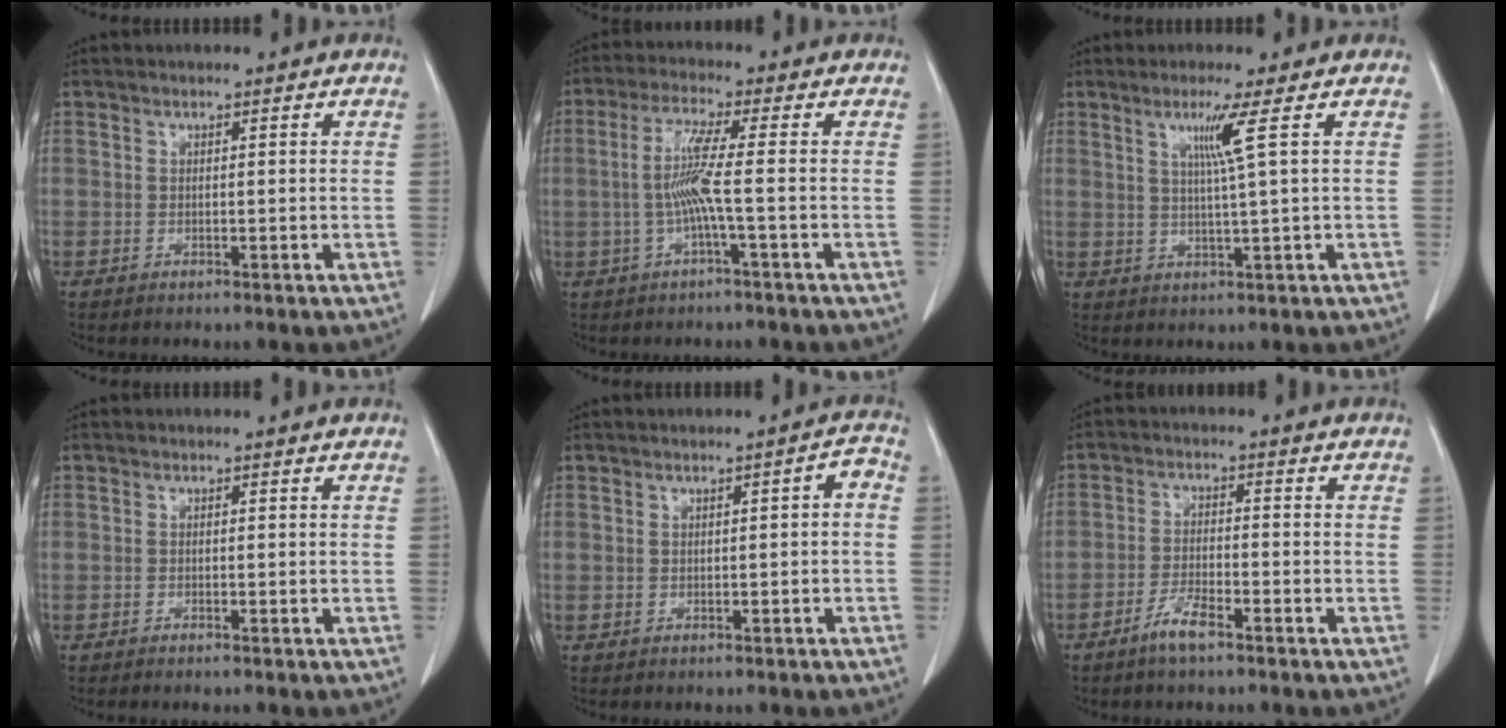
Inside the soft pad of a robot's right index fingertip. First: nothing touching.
{"total": 5.9, "force": [-0.7, -0.5, 5.8], "torque": [-0.123, 0.010, -0.013]}
{"total": 4.5, "force": [1.7, -1.6, 3.8], "torque": [-0.077, -0.008, 0.036]}
{"total": 0.7, "force": [-0.6, 0.0, 0.4], "torque": [-0.008, 0.000, -0.009]}
{"total": 1.9, "force": [-0.2, 0.4, 1.9], "torque": [-0.019, 0.006, -0.005]}
{"total": 4.2, "force": [-3.0, 0.6, 2.9], "torque": [-0.061, -0.003, -0.059]}